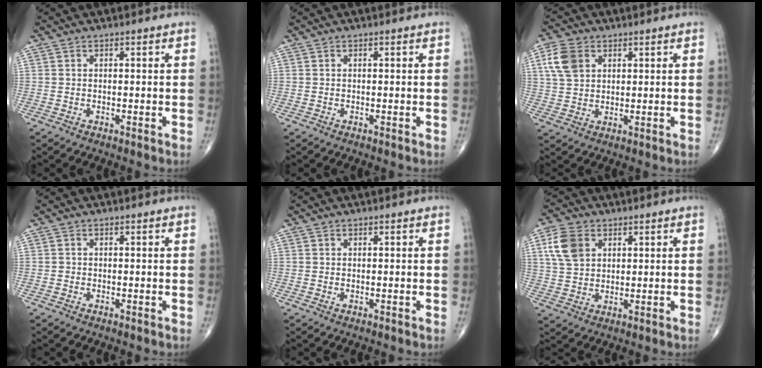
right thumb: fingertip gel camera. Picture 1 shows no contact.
{"total": 0.0}
{"total": 7.1, "force": [2.6, 5.0, 4.3], "torque": [-0.080, 0.000, 0.051]}
{"total": 0.0}
{"total": 0.0}
{"total": 7.9, "force": [2.9, 5.5, 4.8], "torque": [-0.086, -0.004, 0.058]}